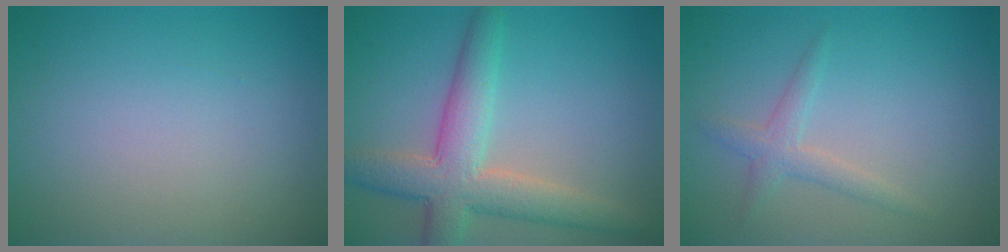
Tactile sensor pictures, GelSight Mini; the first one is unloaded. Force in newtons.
{"total": 6.0, "press": 6.0, "slide": 0.3}
{"total": 1.9, "press": 1.9, "slide": 0.1}